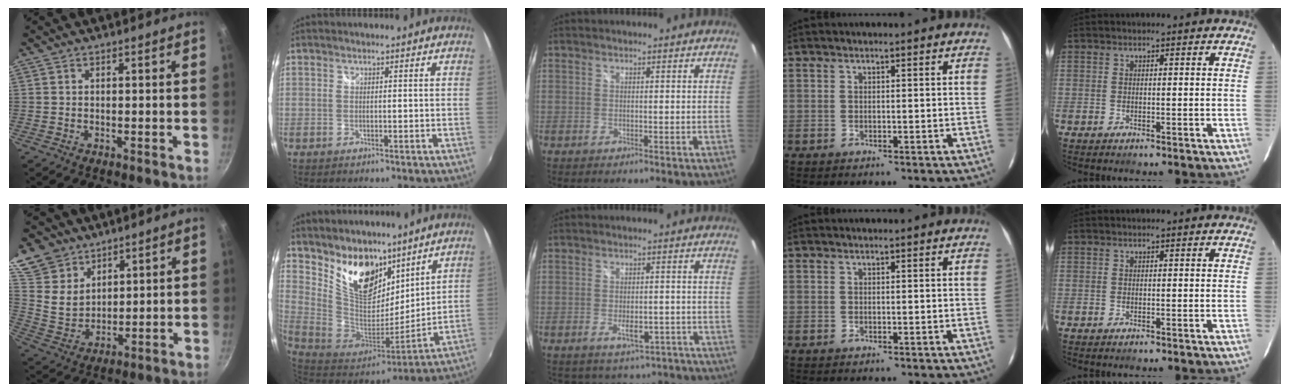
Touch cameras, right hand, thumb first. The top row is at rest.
{"thumb": {"total": 11.5, "force": [7.9, 7.6, 3.4], "torque": [-0.036, -0.039, 0.160]}, "index": {"total": 18.2, "force": [11.4, 10.1, 10.0], "torque": [-0.202, 0.005, 0.218]}, "middle": {"total": 7.7, "force": [-6.0, 4.0, 2.6], "torque": [-0.039, 0.016, -0.066]}}